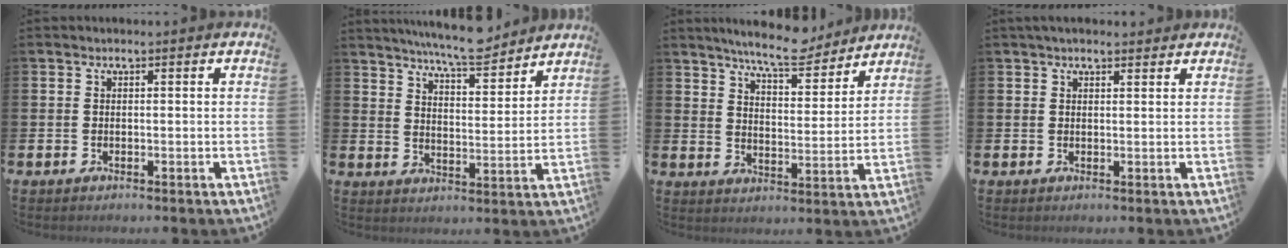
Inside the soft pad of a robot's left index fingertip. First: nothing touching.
{"total": 7.8, "force": [7.5, 0.5, 2.0], "torque": [-0.052, -0.044, 0.135]}
{"total": 8.3, "force": [7.8, 0.9, 2.5], "torque": [-0.056, -0.047, 0.138]}
{"total": 2.0, "force": [1.7, 0.6, 0.7], "torque": [-0.015, 0.004, 0.031]}